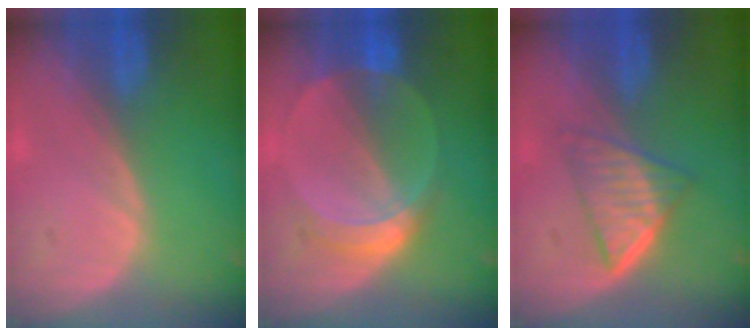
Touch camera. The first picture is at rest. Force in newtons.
{"total": 6.1, "press": 5.6, "slide": 2.2}
{"total": 6.6, "press": 5.5, "slide": 3.6}